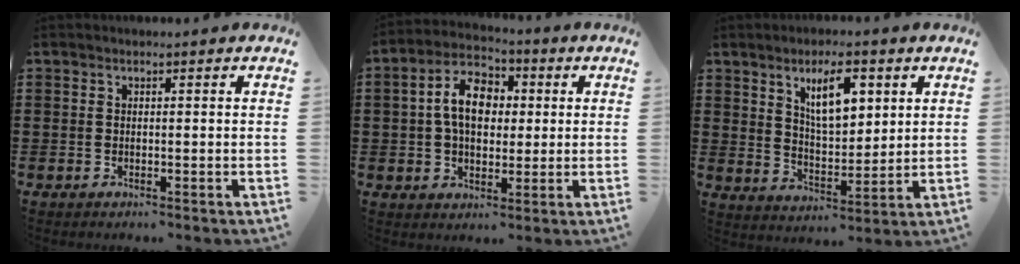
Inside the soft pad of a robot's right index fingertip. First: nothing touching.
{"total": 8.8, "force": [1.0, 5.6, 6.8], "torque": [-0.147, 0.014, 0.010]}
{"total": 8.0, "force": [3.7, 3.5, 6.2], "torque": [-0.110, 0.001, 0.059]}